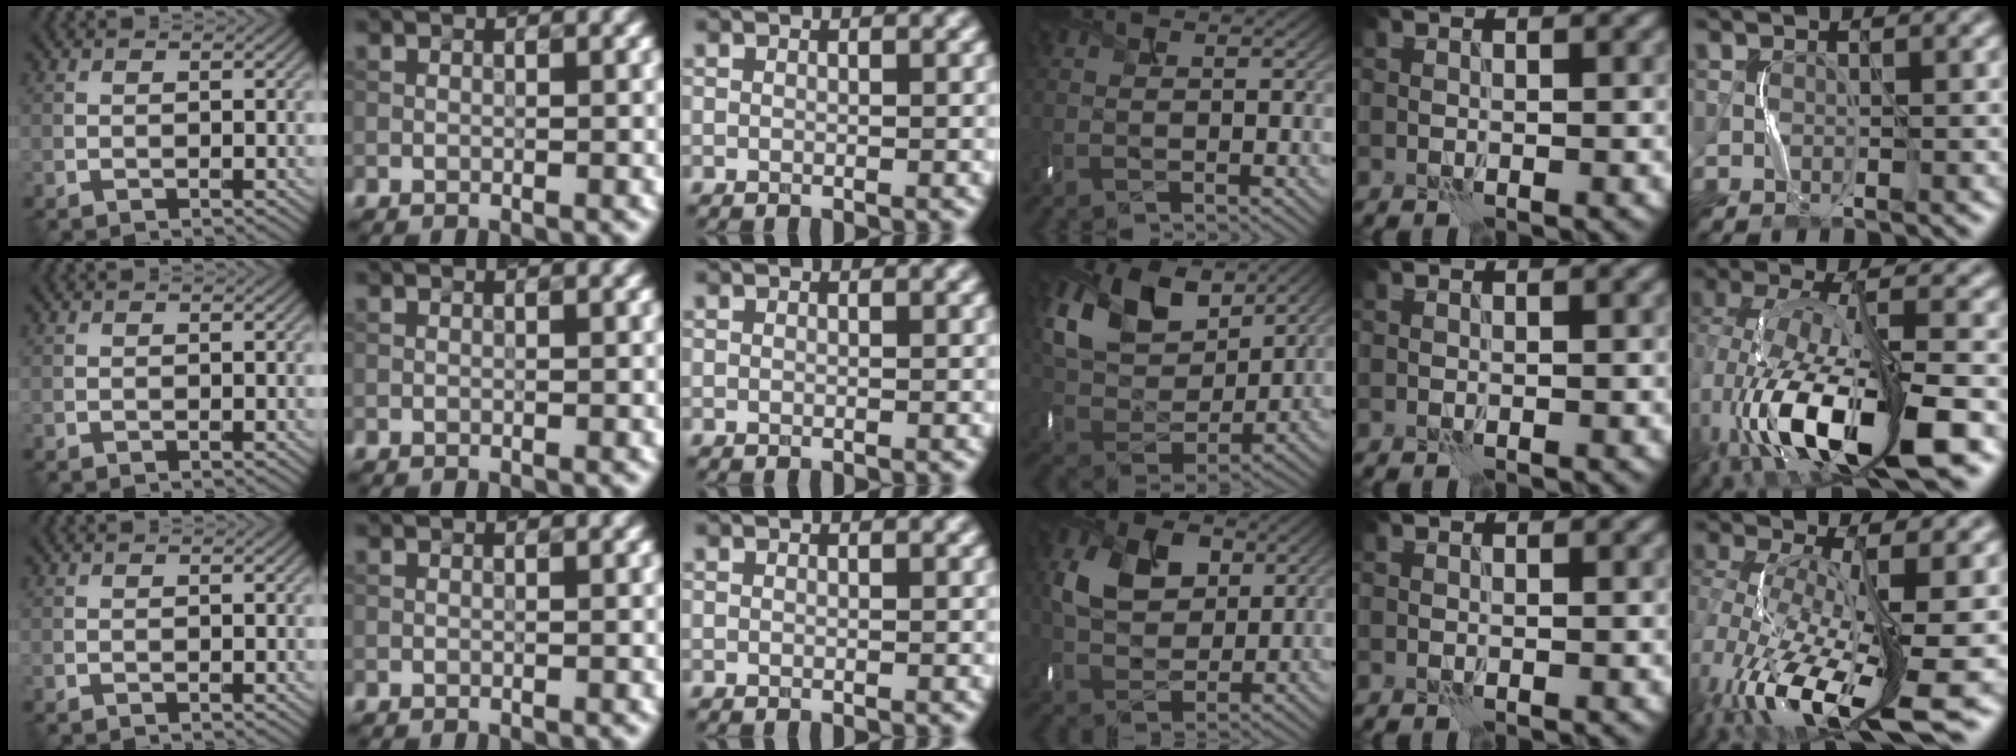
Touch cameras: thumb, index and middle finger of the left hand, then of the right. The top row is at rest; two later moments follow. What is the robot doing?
{"motion": "shake", "object": "handbell"}